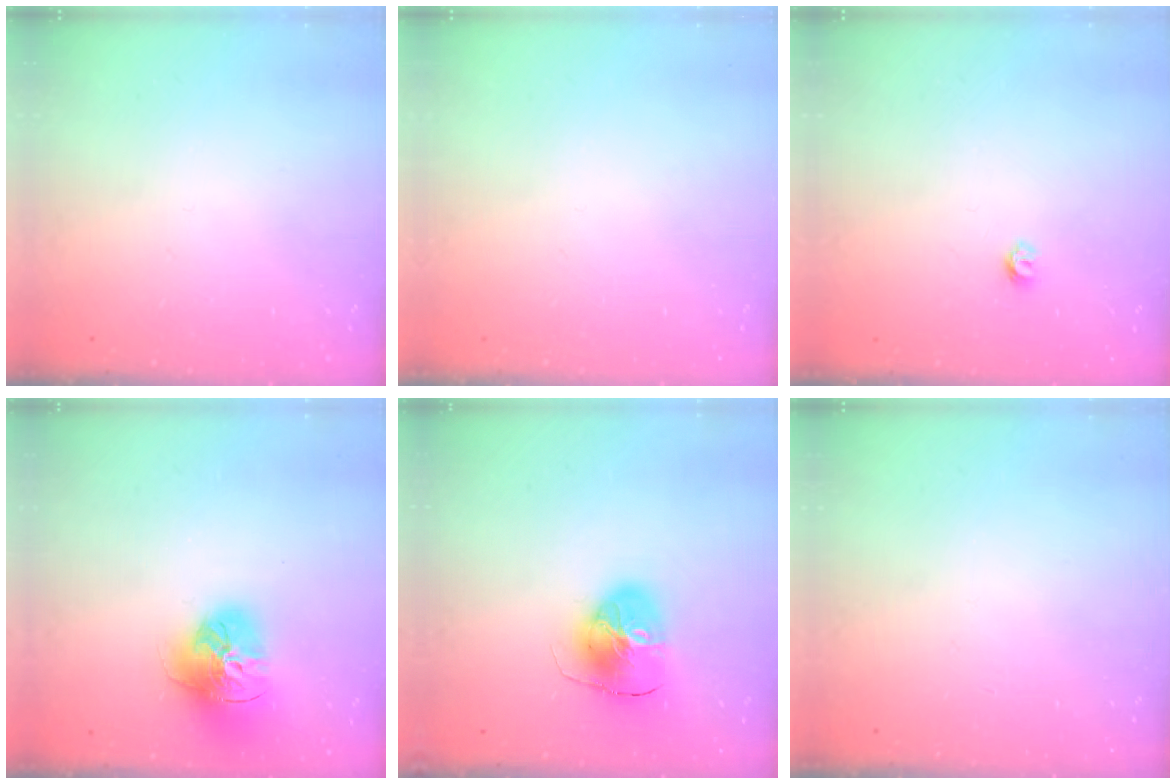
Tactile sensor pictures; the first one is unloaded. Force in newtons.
{"total": 0.0}
{"total": 3.5, "press": 3.5, "slide": 0.3}
{"total": 17.9, "press": 17.9, "slide": 1.6}
{"total": 11.3, "press": 11.2, "slide": 1.4}
{"total": 0.0}